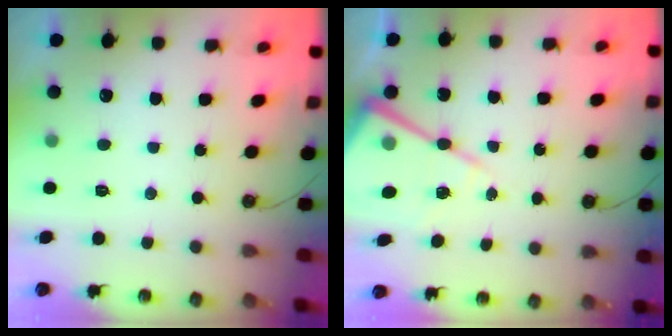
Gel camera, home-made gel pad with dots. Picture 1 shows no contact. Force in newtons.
{"total": 14.2, "press": 14.2, "slide": 1.2}